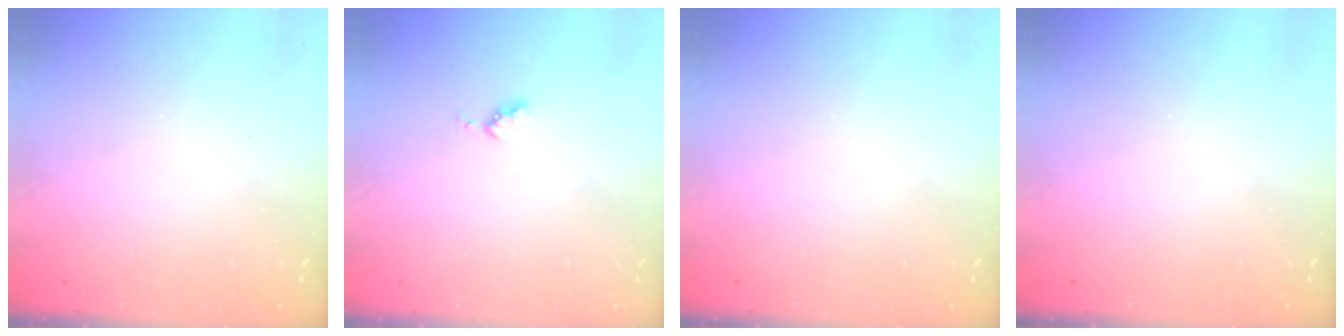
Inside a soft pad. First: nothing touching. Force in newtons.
{"total": 3.4, "press": 3.4, "slide": 0.6}
{"total": 0.0}
{"total": 0.0}